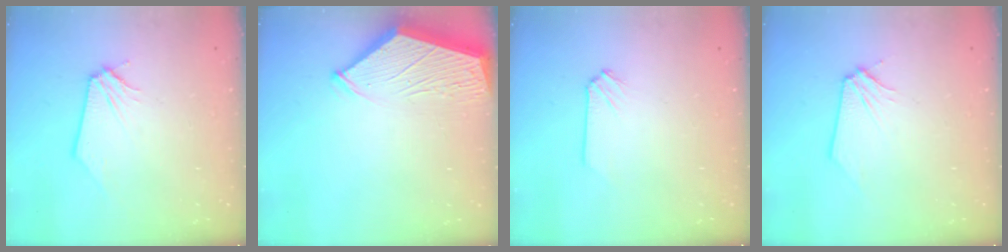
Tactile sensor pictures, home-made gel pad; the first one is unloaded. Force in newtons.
{"total": 3.8, "press": 3.8, "slide": 0.6}
{"total": 0.0}
{"total": 0.0}